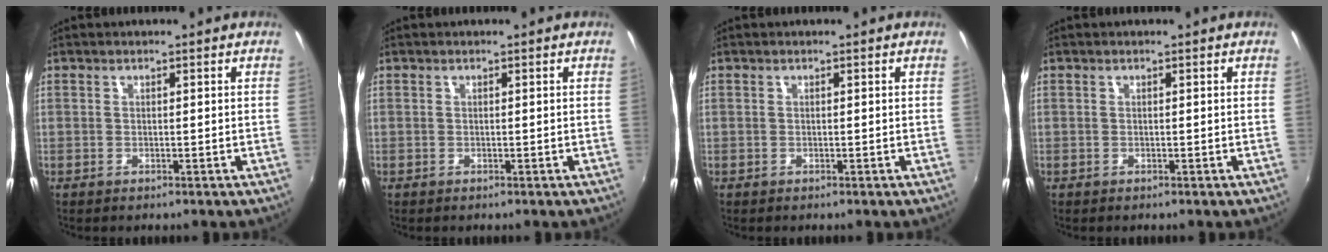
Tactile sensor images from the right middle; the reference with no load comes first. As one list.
[{"total": 0.0}, {"total": 0.0}, {"total": 0.0}]